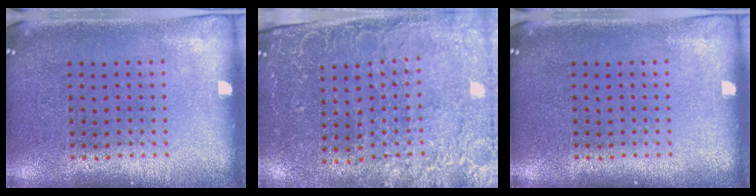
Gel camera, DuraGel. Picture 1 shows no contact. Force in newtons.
{"total": 3.1, "press": 2.9, "slide": 1.0}
{"total": 0.0}